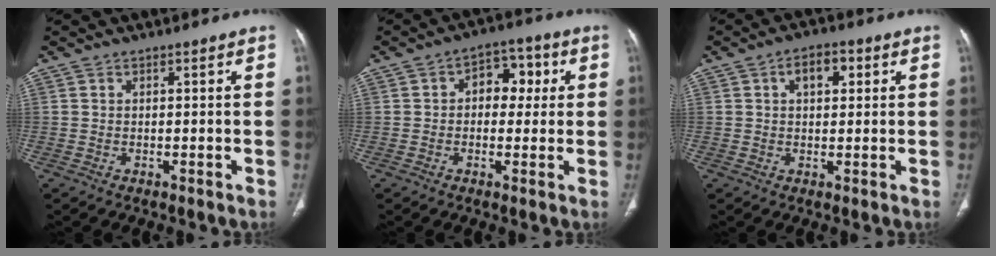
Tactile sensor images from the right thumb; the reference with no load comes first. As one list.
[{"total": 7.6, "force": [1.3, 5.4, 5.2], "torque": [-0.024, 0.020, 0.011]}, {"total": 5.1, "force": [1.6, 3.1, 3.6], "torque": [-0.032, 0.008, 0.021]}]